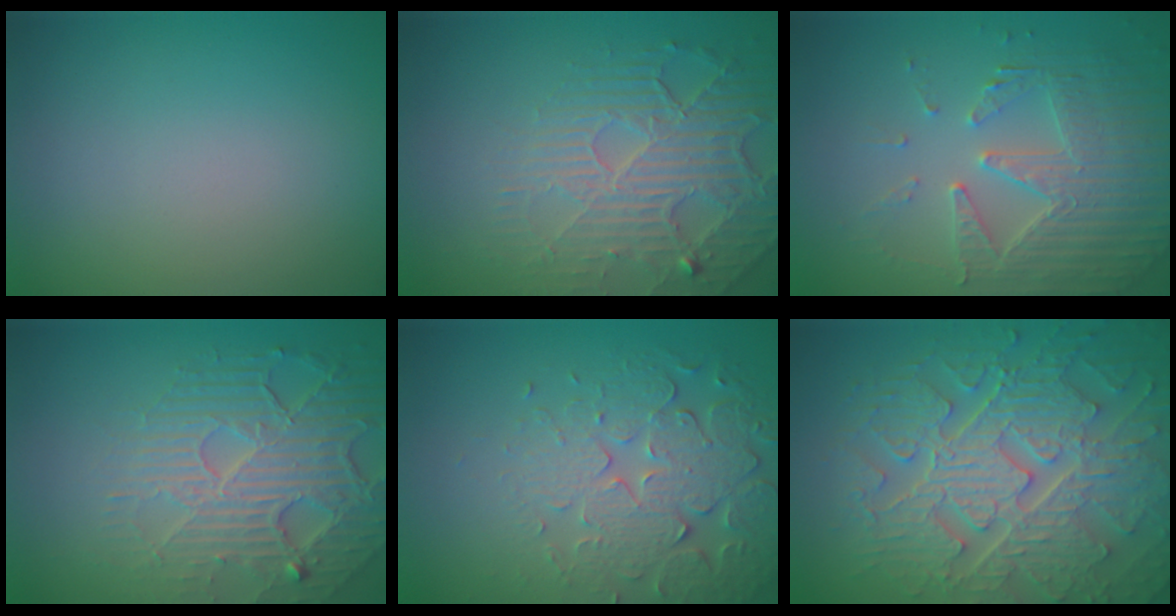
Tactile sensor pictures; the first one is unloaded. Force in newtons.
{"total": 4.5, "press": 4.2, "slide": 1.7}
{"total": 5.0, "press": 4.4, "slide": 2.4}
{"total": 7.0, "press": 5.1, "slide": 4.8}
{"total": 5.7, "press": 4.7, "slide": 3.1}
{"total": 10.4, "press": 7.1, "slide": 7.5}